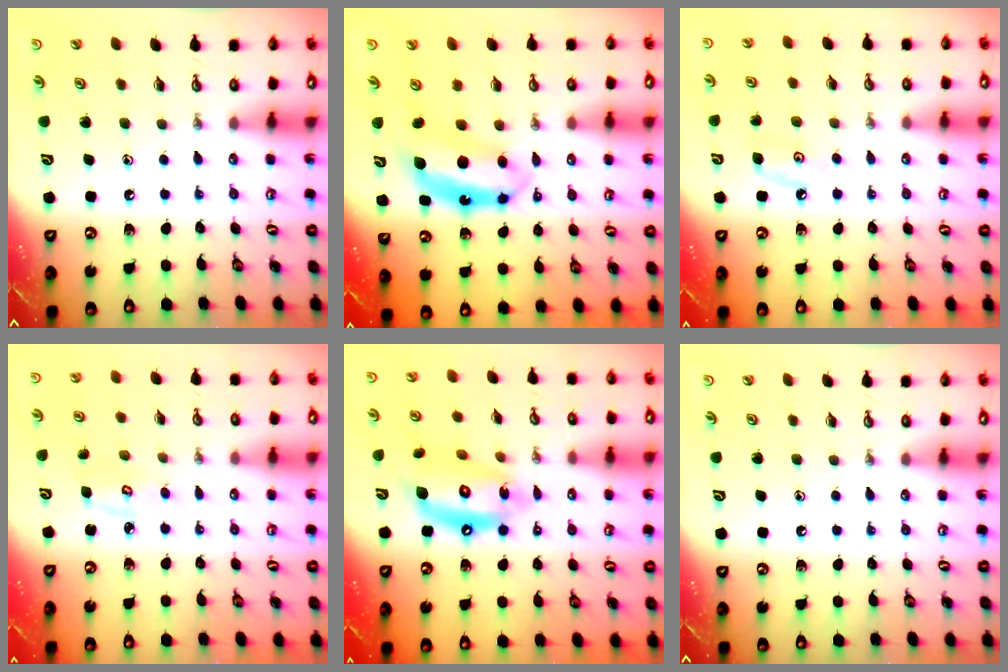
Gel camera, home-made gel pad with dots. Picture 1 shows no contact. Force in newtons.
{"total": 7.6, "press": 7.6, "slide": 0.8}
{"total": 5.1, "press": 5.1, "slide": 0.5}
{"total": 2.9, "press": 2.9, "slide": 0.1}
{"total": 14.0, "press": 13.9, "slide": 1.4}
{"total": 0.0}